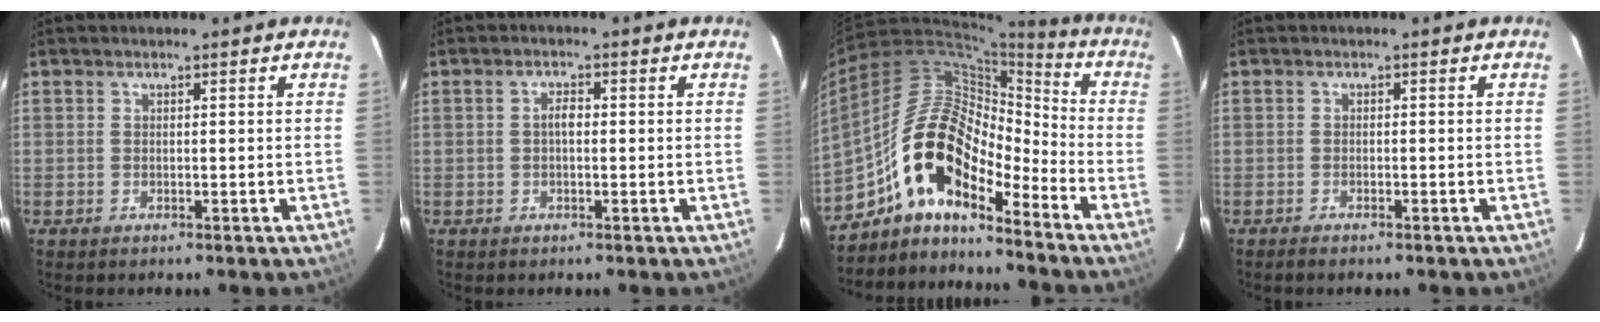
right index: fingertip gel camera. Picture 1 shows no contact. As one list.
[{"total": 1.8, "force": [-0.1, 0.9, 1.6], "torque": [-0.029, 0.008, -0.004]}, {"total": 15.3, "force": [-10.4, 5.8, 9.6], "torque": [-0.165, 0.013, -0.210]}, {"total": 1.4, "force": [-1.2, 0.2, 0.7], "torque": [-0.020, -0.001, -0.024]}]